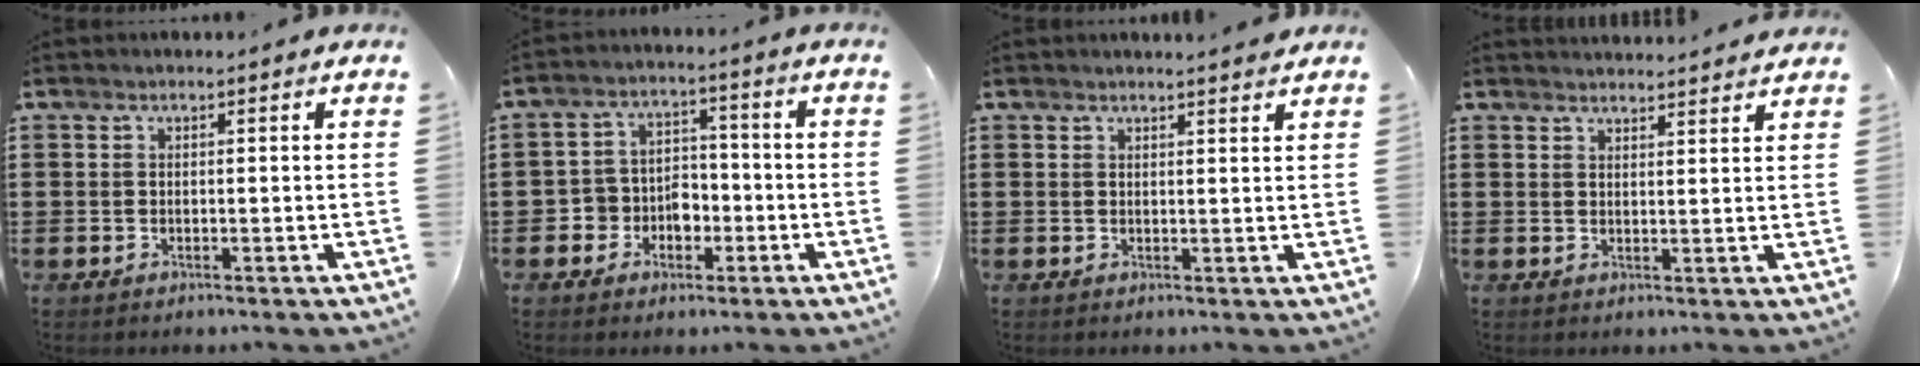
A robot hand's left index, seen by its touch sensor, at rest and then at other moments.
{"total": 5.0, "force": [-2.4, 4.2, 1.2], "torque": [-0.035, 0.013, -0.047]}
{"total": 1.9, "force": [1.8, -0.1, 0.5], "torque": [-0.013, -0.001, 0.035]}
{"total": 2.4, "force": [2.4, -0.1, -0.1], "torque": [-0.006, -0.007, 0.047]}